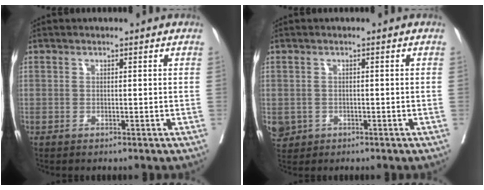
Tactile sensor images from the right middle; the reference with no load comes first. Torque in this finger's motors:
{"motor_torque": [1.14, -1.00, 0.26, 0.13]}